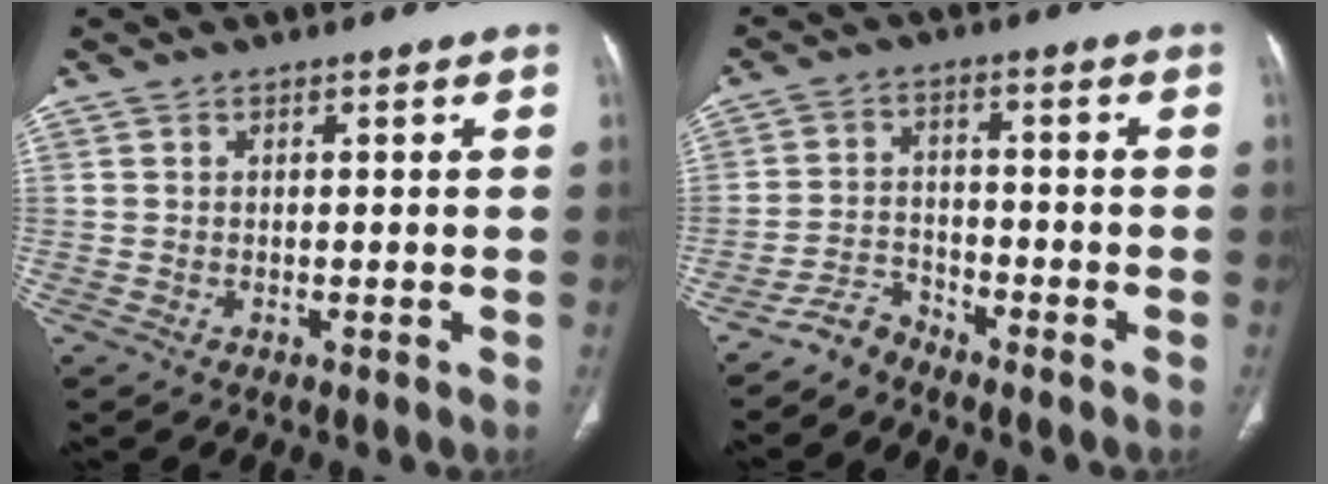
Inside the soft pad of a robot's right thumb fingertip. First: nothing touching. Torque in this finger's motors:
{"motor_torque": [2.59, 2.42, 0.21, -0.44, -0.04]}